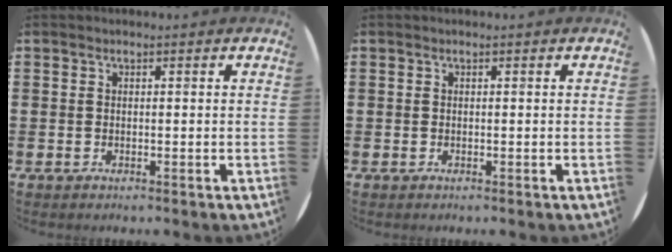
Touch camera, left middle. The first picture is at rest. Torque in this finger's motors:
{"motor_torque": [-0.08, 0.06, 0.00, 0.00]}